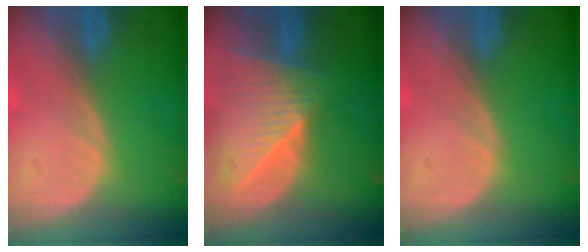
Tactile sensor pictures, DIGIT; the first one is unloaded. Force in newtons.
{"total": 9.2, "press": 8.2, "slide": 4.1}
{"total": 0.0}